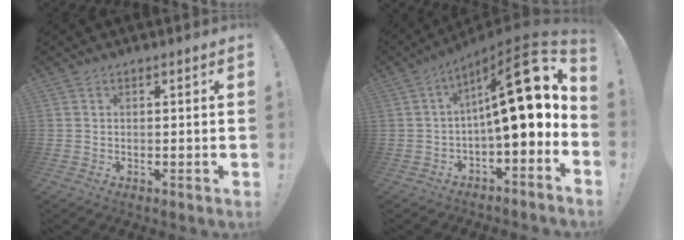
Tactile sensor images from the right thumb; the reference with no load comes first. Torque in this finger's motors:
{"motor_torque": [2.38, 2.63, 2.14, -0.63, 0.61]}